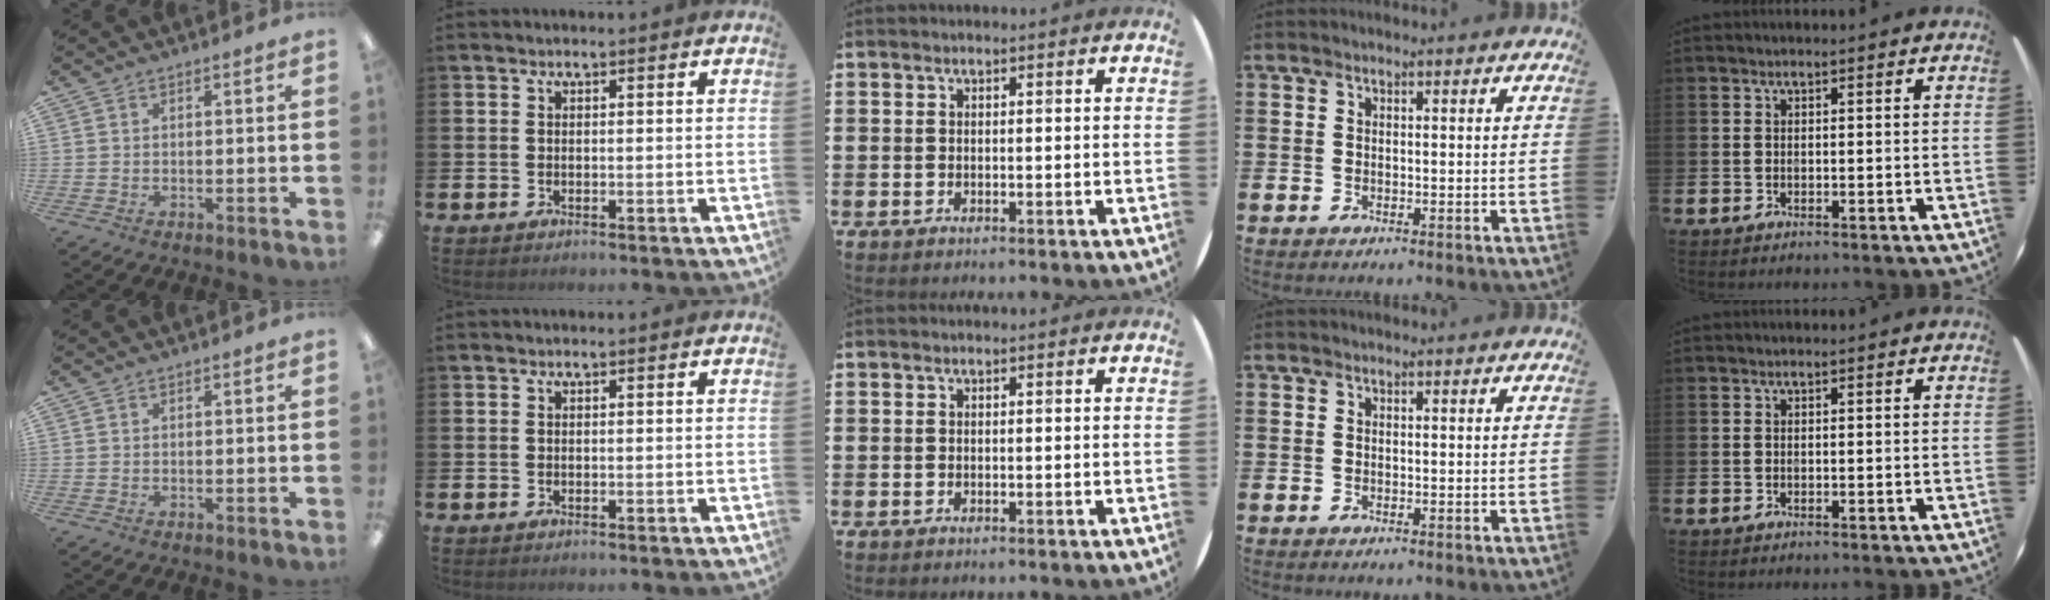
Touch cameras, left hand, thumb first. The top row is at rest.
{}